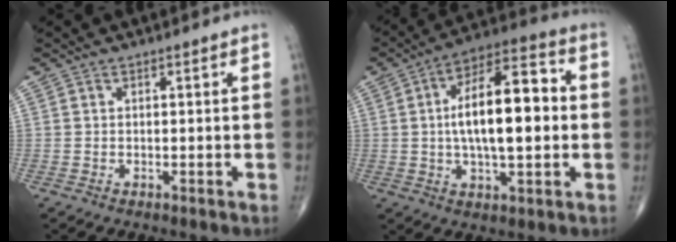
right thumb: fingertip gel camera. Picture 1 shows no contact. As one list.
[{"total": 17.5, "force": [0.6, 7.0, 16.0], "torque": [-0.251, 0.026, 0.004]}]